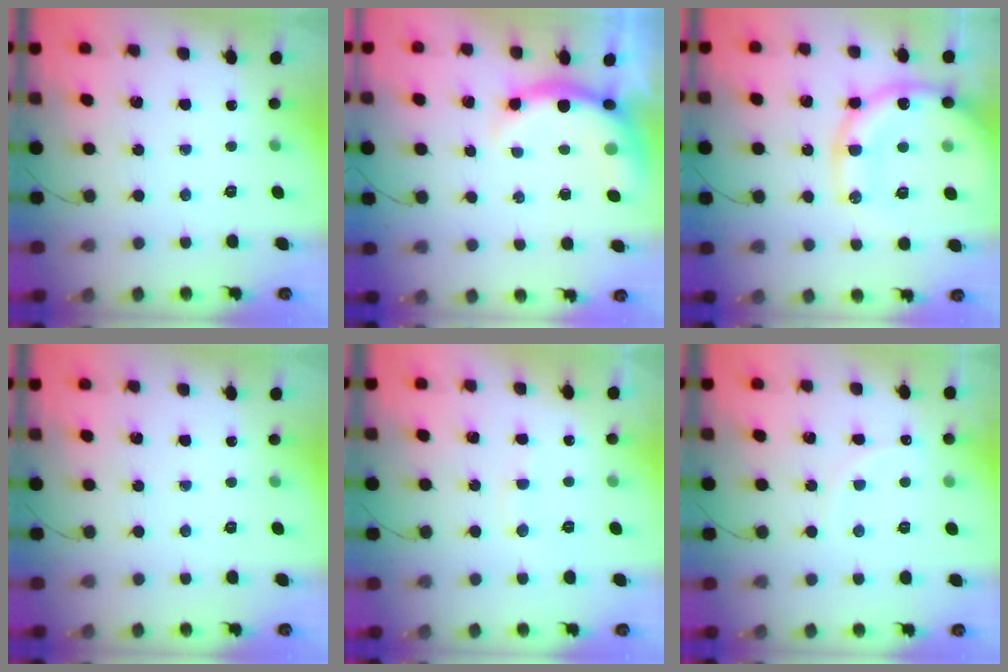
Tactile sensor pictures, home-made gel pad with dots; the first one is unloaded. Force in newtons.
{"total": 6.6, "press": 6.6, "slide": 0.7}
{"total": 19.4, "press": 19.0, "slide": 3.5}
{"total": 0.0}
{"total": 7.5, "press": 7.4, "slide": 1.5}
{"total": 6.7, "press": 6.5, "slide": 1.8}